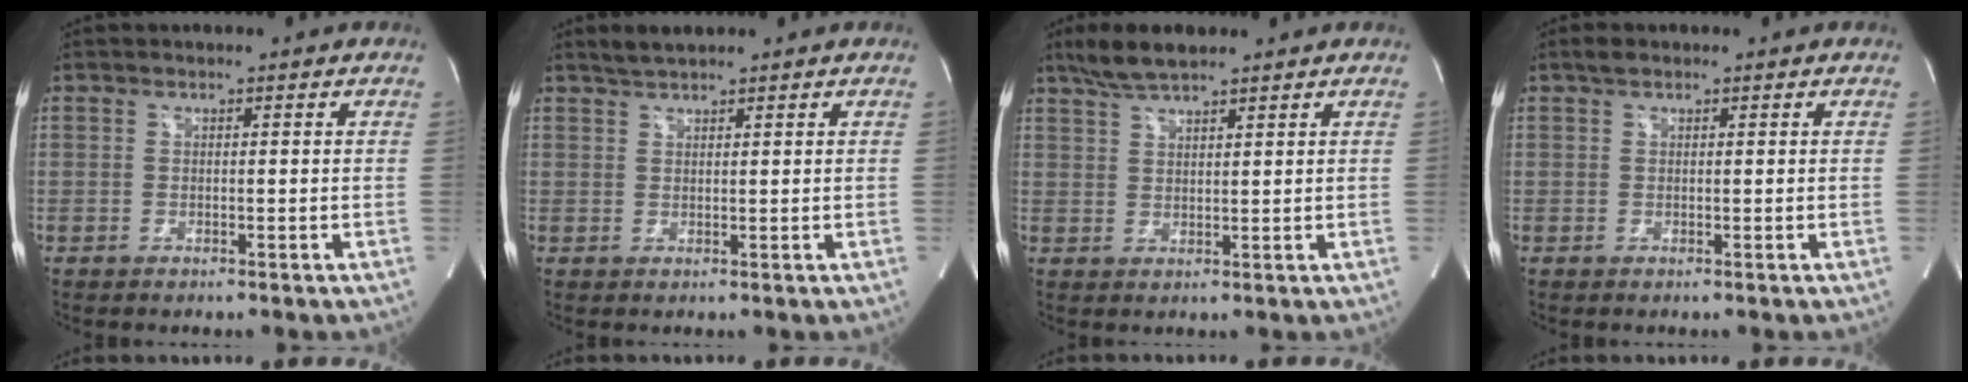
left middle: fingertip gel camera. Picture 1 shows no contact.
{"total": 2.1, "force": [2.0, 0.1, 0.8], "torque": [-0.022, 0.008, 0.040]}
{"total": 5.4, "force": [4.4, 0.8, 2.9], "torque": [-0.069, 0.015, 0.086]}
{"total": 1.2, "force": [0.9, 0.5, 0.6], "torque": [-0.016, 0.012, 0.016]}